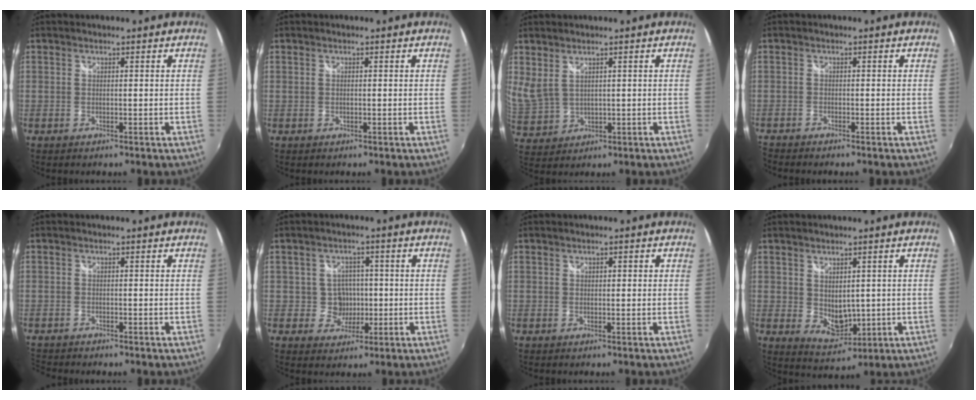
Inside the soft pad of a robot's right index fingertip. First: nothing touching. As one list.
[{"total": 0.0}, {"total": 6.5, "force": [3.6, 3.8, 3.9], "torque": [-0.079, -0.004, 0.090]}, {"total": 2.0, "force": [-2.0, 0.0, 0.3], "torque": [-0.020, -0.013, -0.042]}, {"total": 3.0, "force": [-2.9, 0.2, 0.6], "torque": [-0.026, -0.016, -0.056]}, {"total": 4.5, "force": [-0.4, 4.4, 0.6], "torque": [-0.017, 0.018, 0.003]}, {"total": 1.0, "force": [0.2, 0.2, 0.9], "torque": [-0.013, 0.003, 0.001]}, {"total": 5.5, "force": [1.1, 4.0, 3.6], "torque": [-0.056, -0.006, 0.035]}]